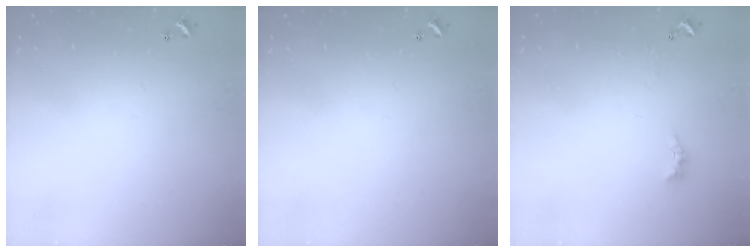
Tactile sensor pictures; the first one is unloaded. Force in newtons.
{"total": 0.0}
{"total": 2.0, "press": 1.9, "slide": 0.6}